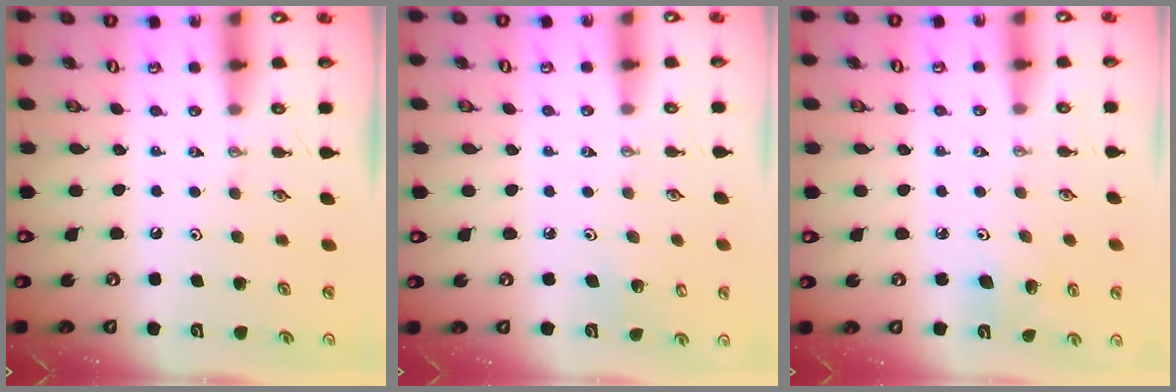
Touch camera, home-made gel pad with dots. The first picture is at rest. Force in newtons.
{"total": 2.8, "press": 2.7, "slide": 0.7}
{"total": 5.2, "press": 5.1, "slide": 1.0}